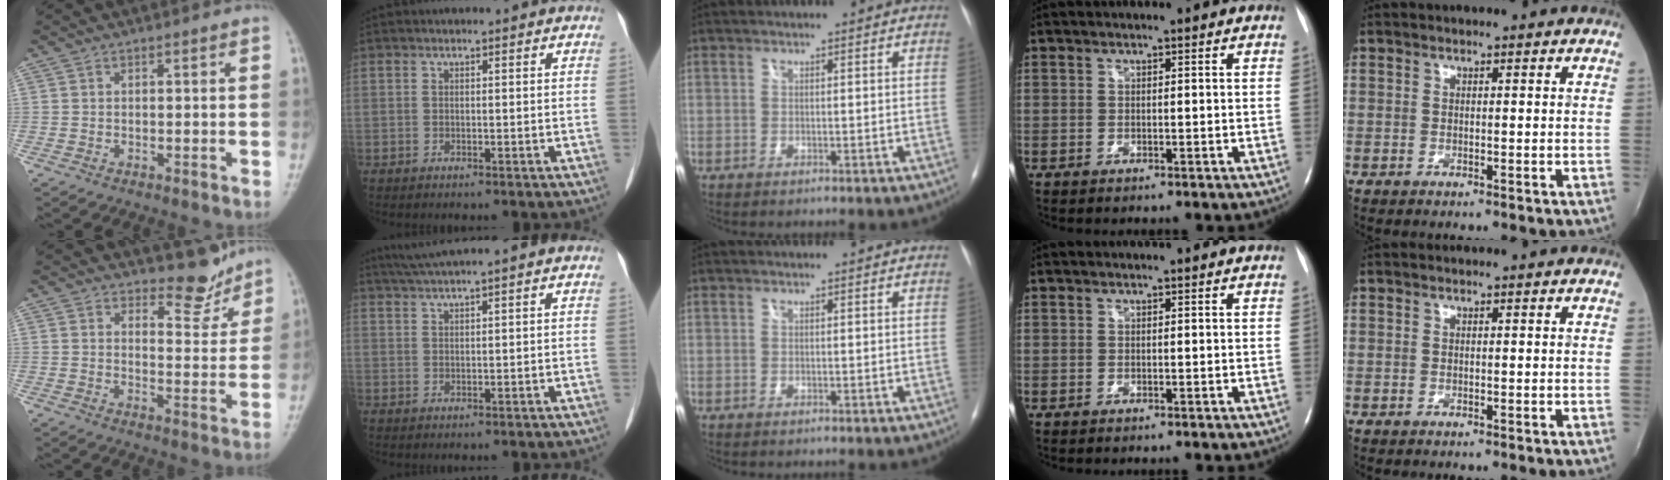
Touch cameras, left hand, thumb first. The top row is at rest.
{"thumb": {"total": 5.7, "force": [5.2, 2.0, 1.0], "torque": [0.013, -0.051, 0.077]}, "index": {"total": 3.0, "force": [2.3, -1.0, 1.7], "torque": [-0.040, 0.011, 0.051]}}